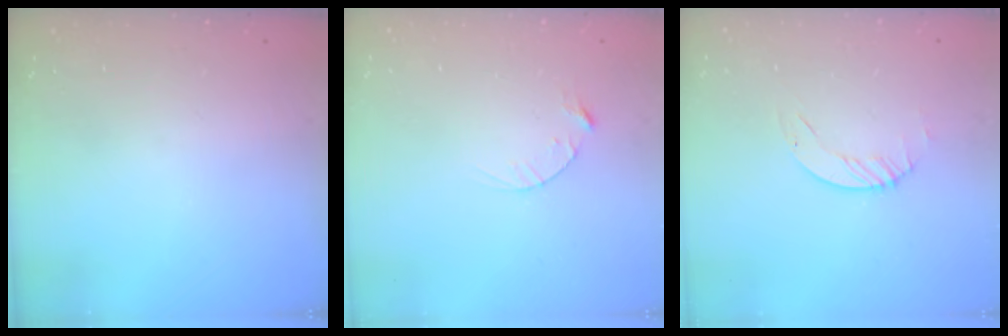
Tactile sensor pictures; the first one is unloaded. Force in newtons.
{"total": 2.8, "press": 2.8, "slide": 0.4}
{"total": 1.2, "press": 1.2, "slide": 0.2}